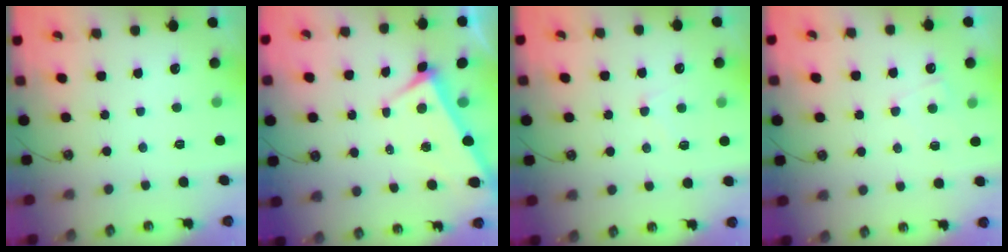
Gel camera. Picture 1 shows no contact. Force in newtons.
{"total": 3.8, "press": 3.8, "slide": 0.2}
{"total": 0.8, "press": 0.3, "slide": 0.7}
{"total": 2.1, "press": 2.0, "slide": 0.5}